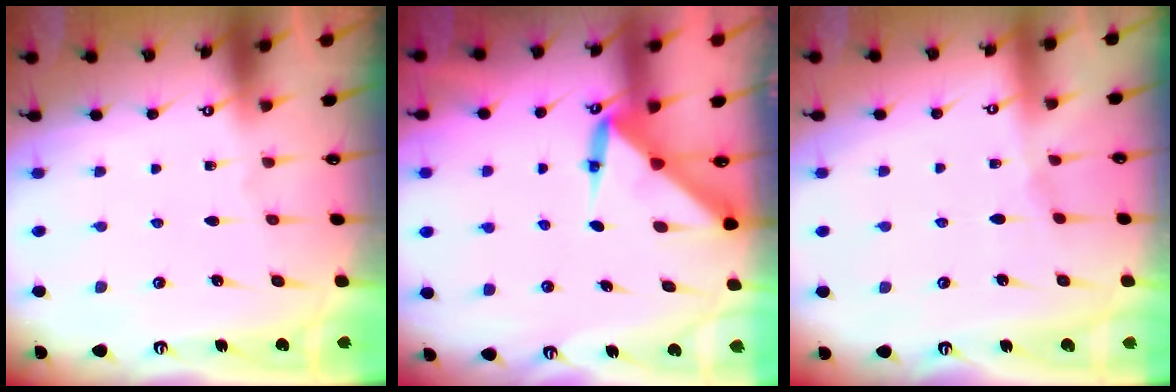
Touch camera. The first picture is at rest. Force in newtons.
{"total": 3.9, "press": 3.9, "slide": 0.3}
{"total": 4.3, "press": 4.3, "slide": 0.7}